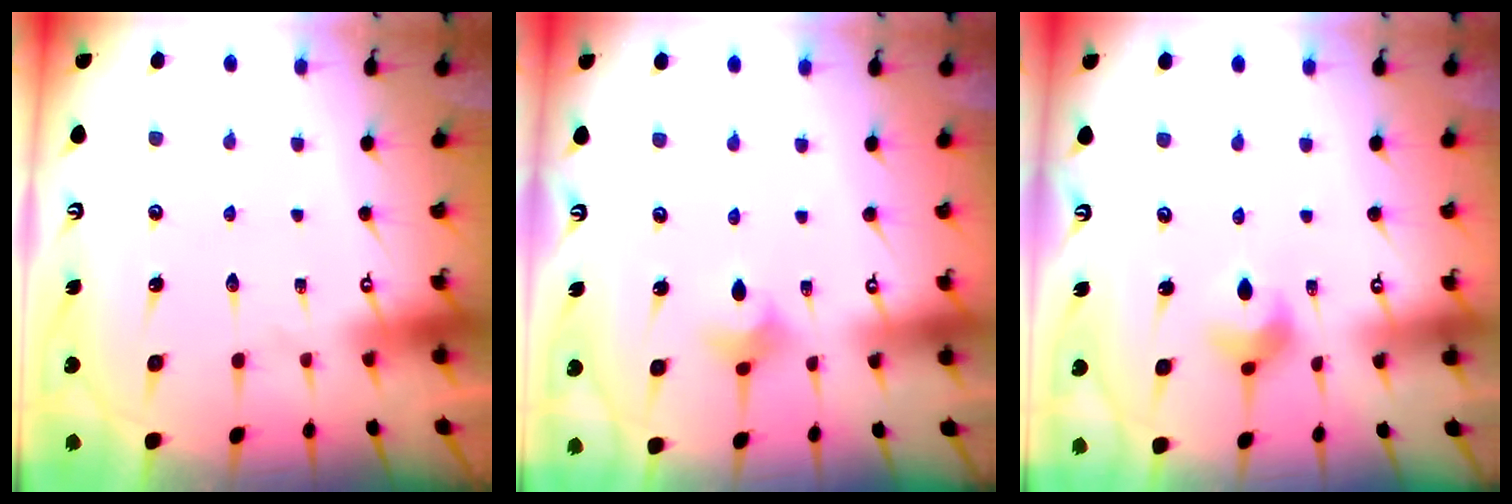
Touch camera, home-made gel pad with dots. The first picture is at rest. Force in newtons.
{"total": 4.2, "press": 4.2, "slide": 0.7}
{"total": 5.7, "press": 5.6, "slide": 1.0}